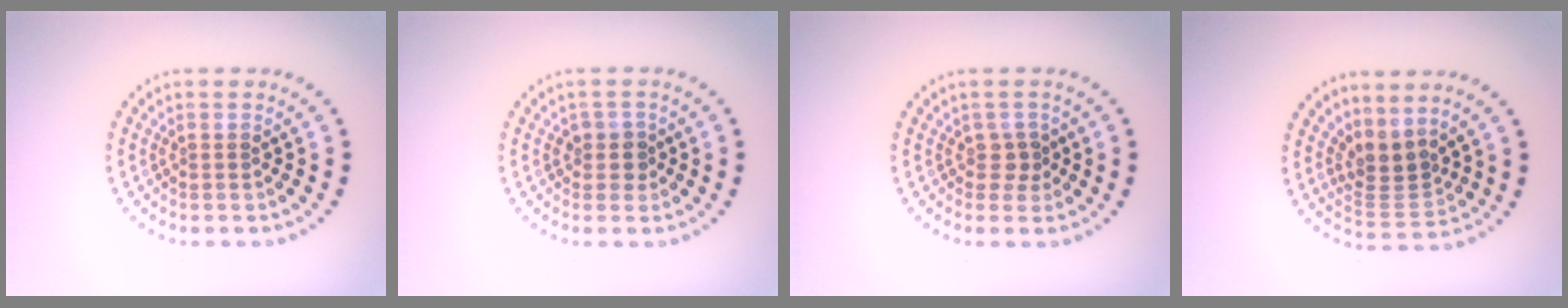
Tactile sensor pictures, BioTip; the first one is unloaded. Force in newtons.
{"total": 1.6, "press": 1.3, "slide": 0.8}
{"total": 1.3, "press": 1.1, "slide": 0.7}
{"total": 2.8, "press": 2.0, "slide": 2.0}